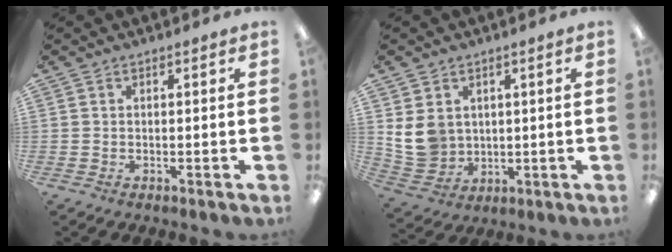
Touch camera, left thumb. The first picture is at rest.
{"total": 7.8, "force": [2.1, 6.9, 2.9], "torque": [-0.075, -0.004, 0.044]}